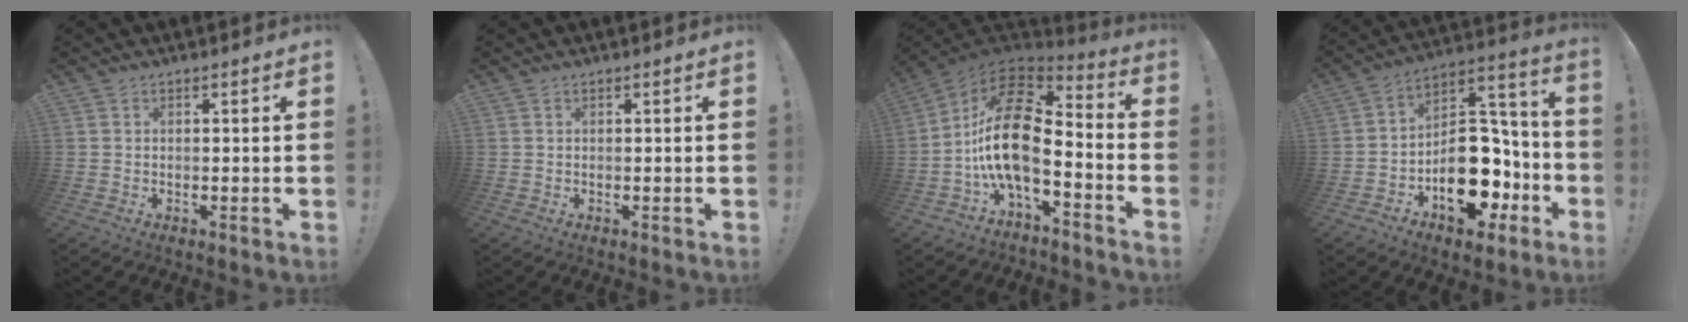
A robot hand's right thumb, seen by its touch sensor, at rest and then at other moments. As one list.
[{"total": 0.0}, {"total": 18.7, "force": [-2.2, 8.6, 16.4], "torque": [-0.333, 0.011, -0.041]}, {"total": 20.0, "force": [-8.4, 12.7, 12.9], "torque": [-0.156, 0.057, -0.119]}]